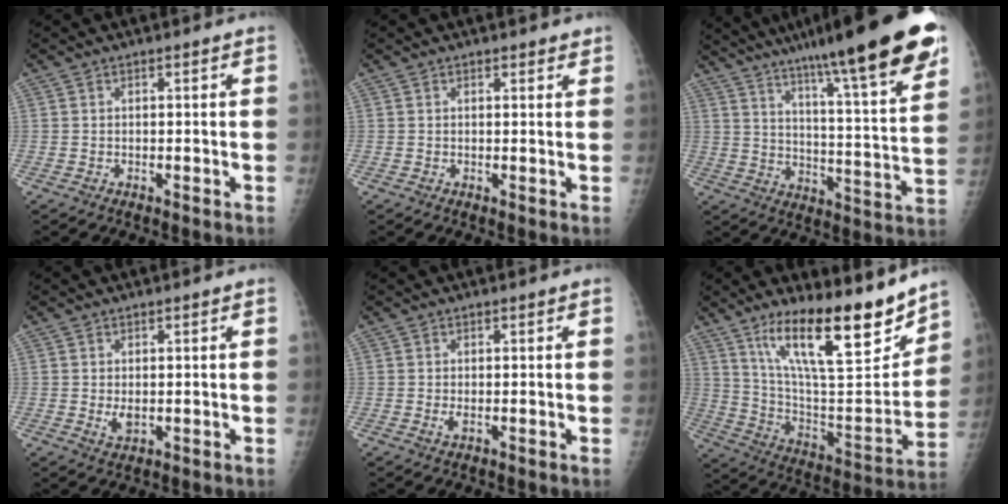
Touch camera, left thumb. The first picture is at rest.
{"total": 1.4, "force": [1.2, 0.6, 0.6], "torque": [0.001, -0.006, 0.012]}
{"total": 26.0, "force": [17.5, 2.9, 19.0], "torque": [-0.272, -0.054, 0.258]}
{"total": 2.5, "force": [0.3, 1.3, 2.1], "torque": [-0.033, -0.006, 0.010]}
{"total": 1.4, "force": [0.2, 0.5, 1.3], "torque": [-0.025, 0.002, 0.005]}
{"total": 24.0, "force": [16.2, 5.9, 16.6], "torque": [-0.243, -0.077, 0.282]}